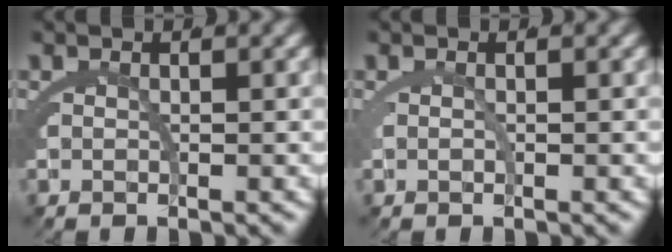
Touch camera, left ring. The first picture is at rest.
{"total": 0.5, "force": [0.1, -0.2, 0.4], "torque": [-0.012, 0.000, 0.002]}